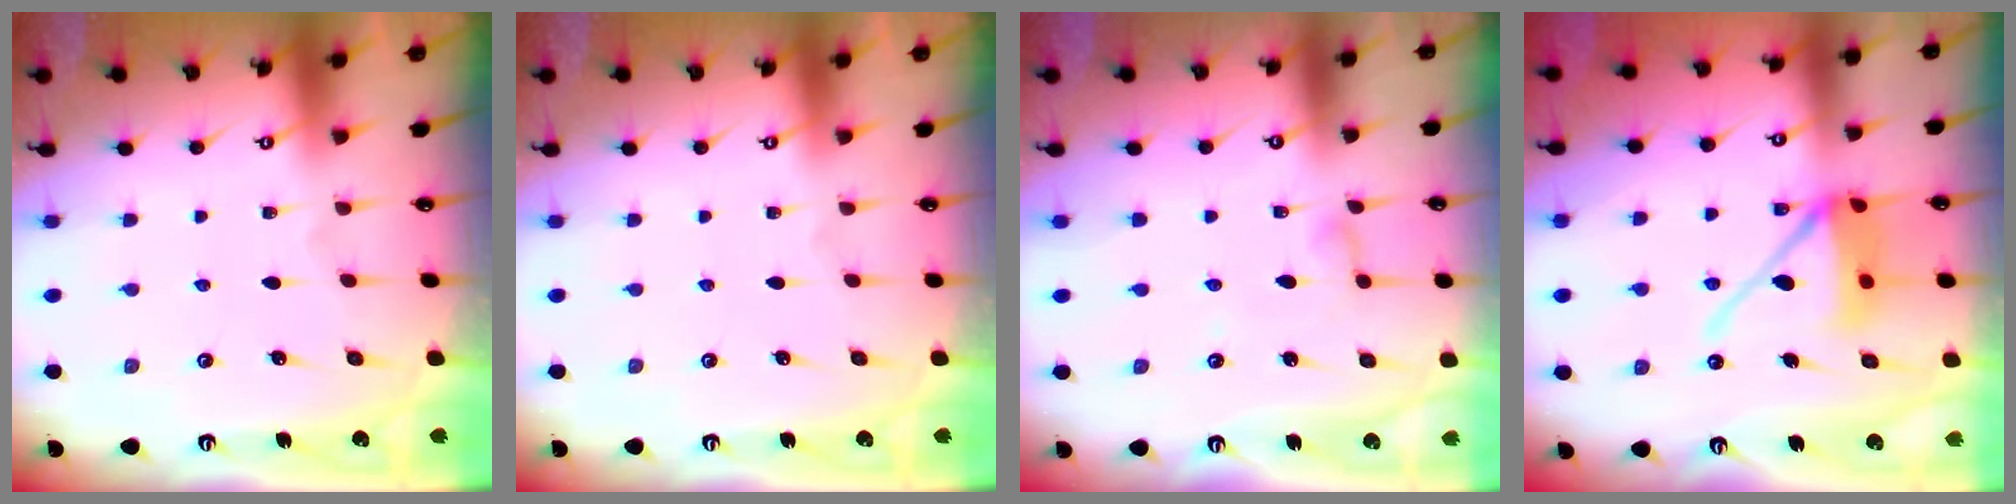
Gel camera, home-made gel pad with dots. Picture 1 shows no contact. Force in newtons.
{"total": 0.0}
{"total": 4.7, "press": 4.7, "slide": 0.4}
{"total": 12.4, "press": 12.2, "slide": 2.2}